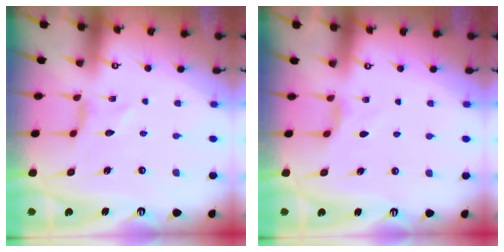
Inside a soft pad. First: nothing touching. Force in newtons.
{"total": 3.3, "press": 3.3, "slide": 0.6}